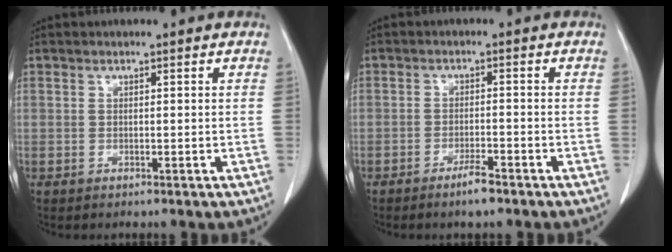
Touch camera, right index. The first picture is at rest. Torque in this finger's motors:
{"motor_torque": [0.09, -0.09, 0.01, 0.00]}